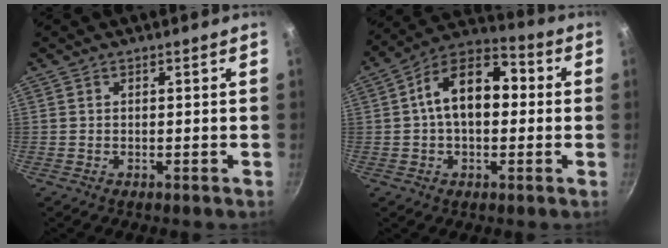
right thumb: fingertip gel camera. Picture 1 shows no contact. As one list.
[{"total": 13.9, "force": [1.3, 8.4, 11.0], "torque": [-0.162, 0.037, 0.006]}]